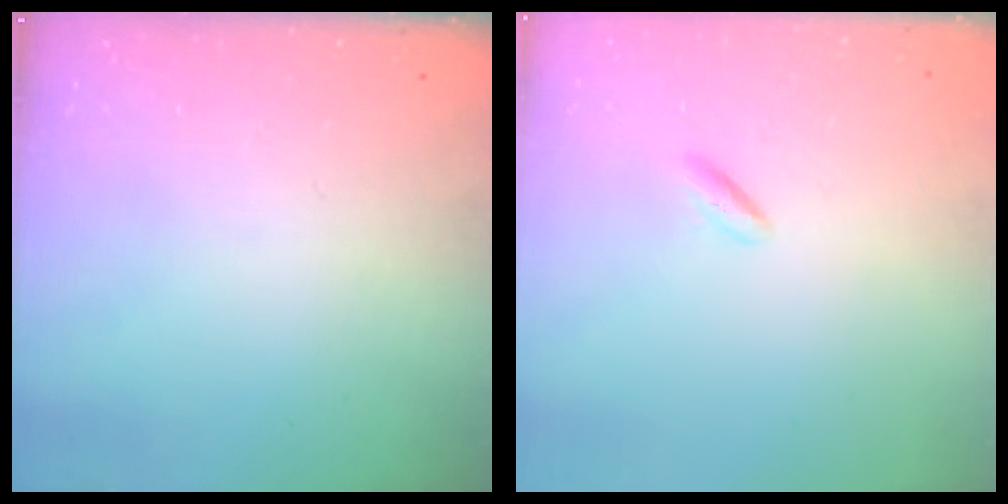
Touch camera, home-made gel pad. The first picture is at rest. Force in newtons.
{"total": 1.3, "press": 1.1, "slide": 0.7}